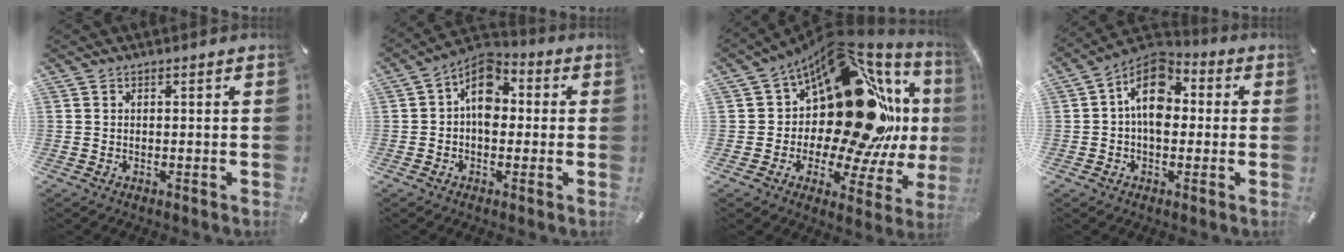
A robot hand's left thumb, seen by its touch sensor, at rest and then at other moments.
{"total": 8.9, "force": [1.0, 6.3, 6.2], "torque": [-0.100, -0.001, 0.017]}
{"total": 24.8, "force": [5.7, 15.4, 18.6], "torque": [-0.266, -0.081, 0.122]}
{"total": 11.5, "force": [1.3, 7.8, 8.4], "torque": [-0.138, -0.002, 0.023]}